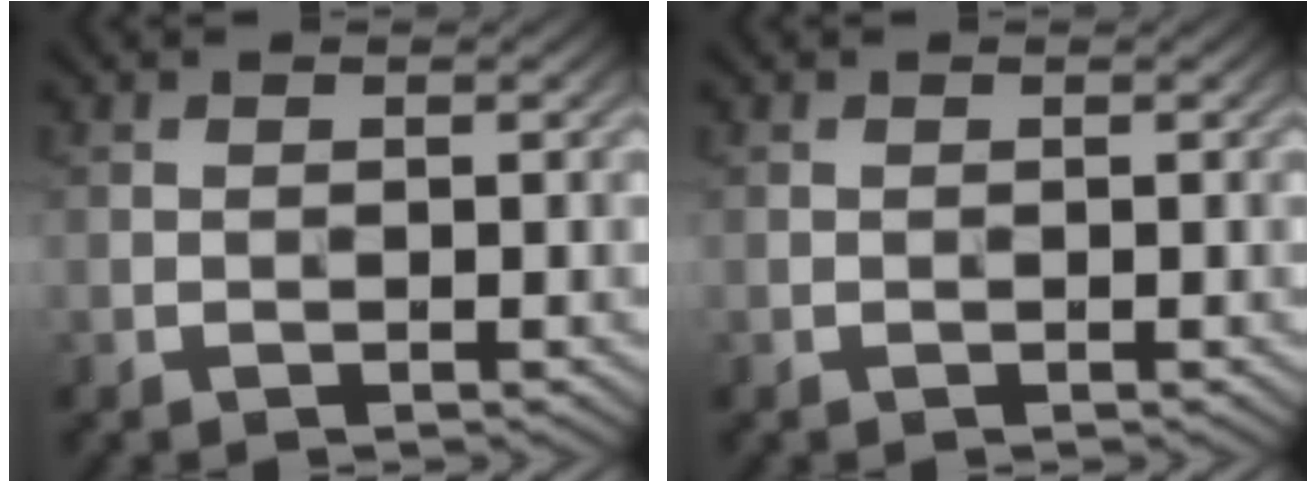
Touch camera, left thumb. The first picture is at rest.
{"total": 0.0}